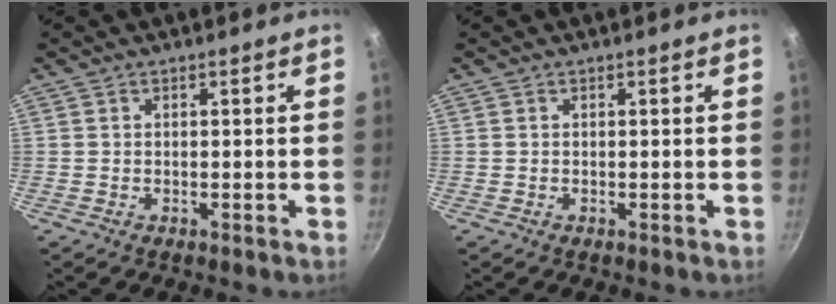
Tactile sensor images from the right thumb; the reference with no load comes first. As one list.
[{"total": 0.0}]